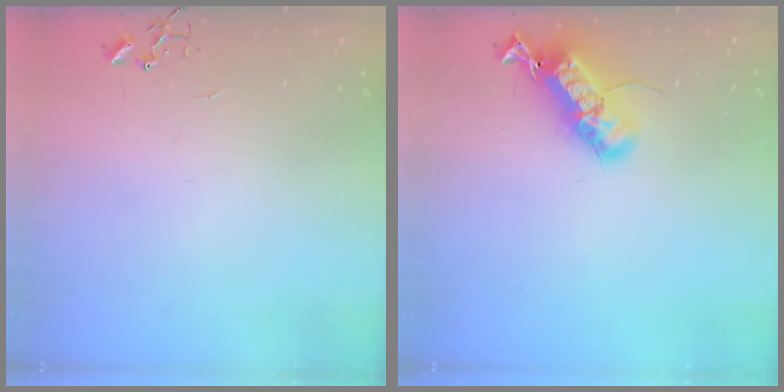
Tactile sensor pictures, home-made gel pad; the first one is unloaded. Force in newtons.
{"total": 19.9, "press": 19.9, "slide": 0.3}